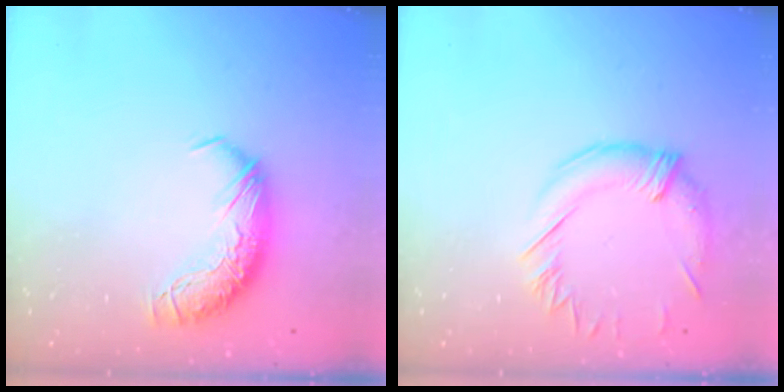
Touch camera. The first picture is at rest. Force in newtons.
{"total": 1.1, "press": 0.2, "slide": 1.1}